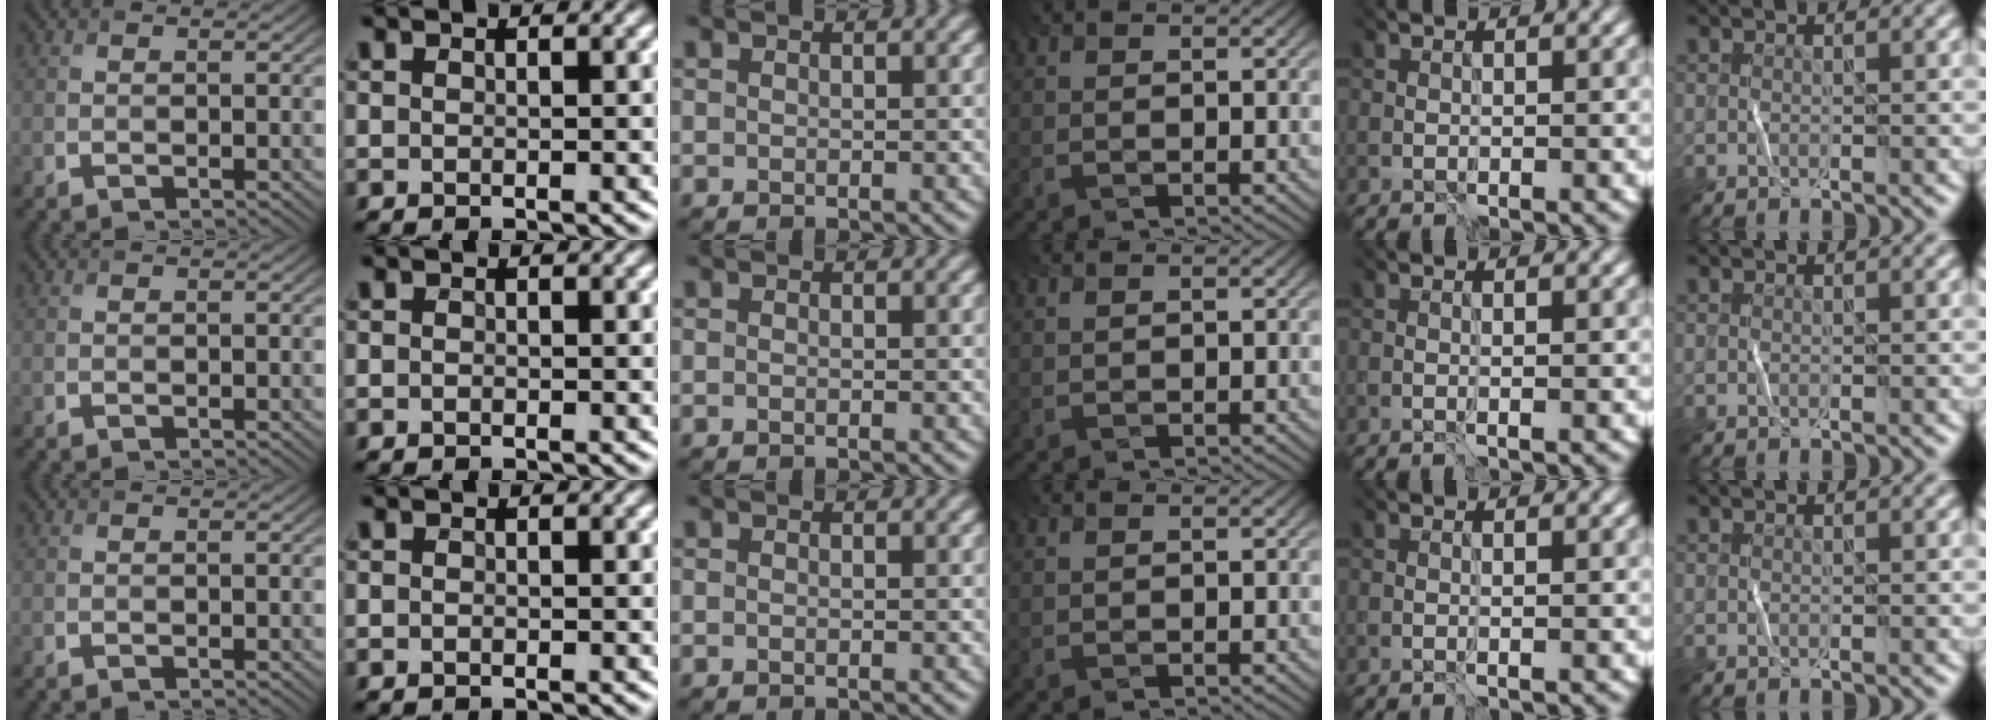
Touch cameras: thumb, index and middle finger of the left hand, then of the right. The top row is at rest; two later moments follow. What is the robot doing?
{"motion": "fold", "object": "bandana"}